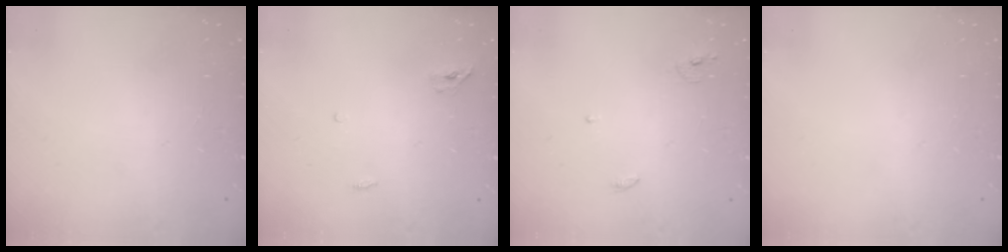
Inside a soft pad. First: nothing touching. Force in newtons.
{"total": 3.6, "press": 3.4, "slide": 1.1}
{"total": 3.8, "press": 3.7, "slide": 0.2}
{"total": 0.0}